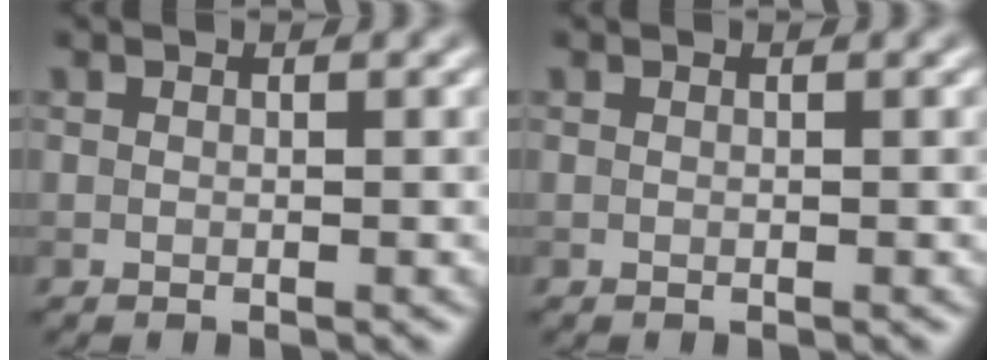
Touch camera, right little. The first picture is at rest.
{"total": 0.0}